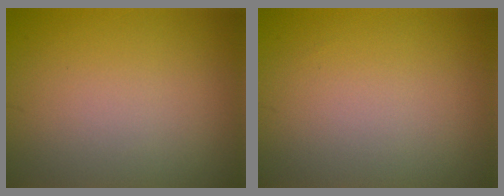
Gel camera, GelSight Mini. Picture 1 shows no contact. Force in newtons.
{"total": 0.0}